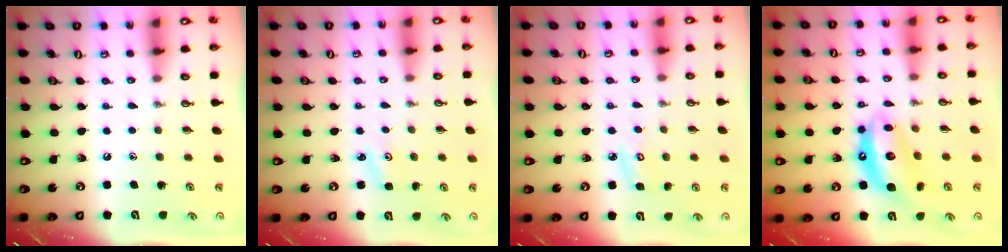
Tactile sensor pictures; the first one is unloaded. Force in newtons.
{"total": 2.6, "press": 2.6, "slide": 0.3}
{"total": 5.0, "press": 4.9, "slide": 0.5}
{"total": 12.1, "press": 12.0, "slide": 1.2}